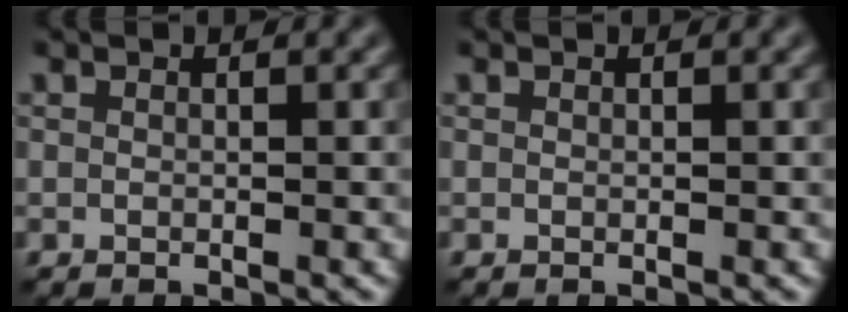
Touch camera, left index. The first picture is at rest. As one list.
[{"total": 0.0}]